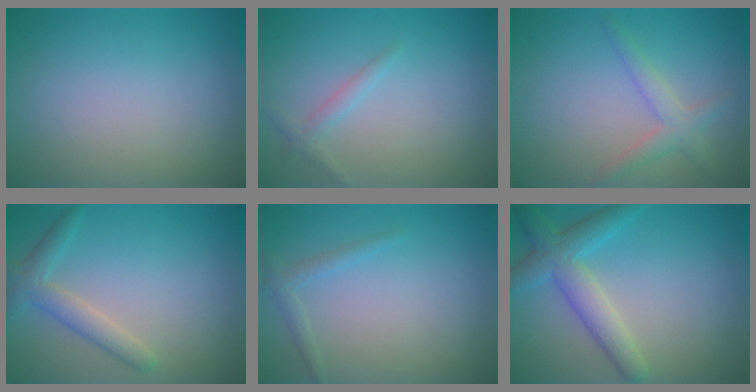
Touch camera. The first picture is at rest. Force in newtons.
{"total": 1.1, "press": 1.1, "slide": 0.0}
{"total": 2.2, "press": 2.2, "slide": 0.1}
{"total": 2.7, "press": 2.7, "slide": 0.1}
{"total": 1.2, "press": 1.2, "slide": 0.1}
{"total": 4.3, "press": 4.3, "slide": 0.3}